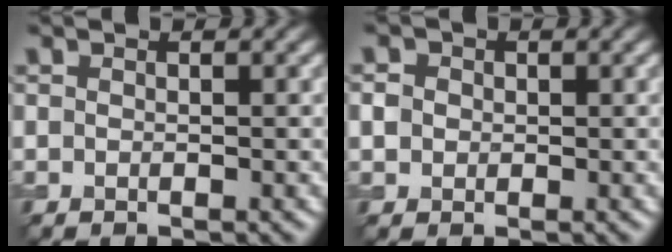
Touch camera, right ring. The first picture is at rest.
{"total": 1.3, "force": [0.0, 1.3, 0.4], "torque": [-0.003, -0.001, -0.001]}